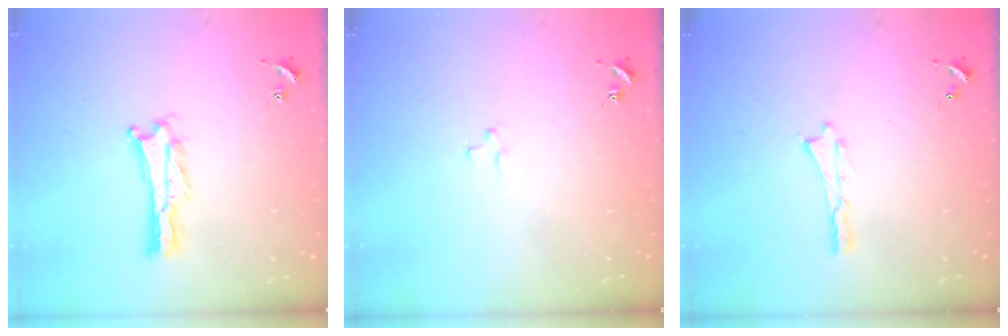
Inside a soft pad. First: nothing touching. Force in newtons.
{"total": 1.9, "press": 1.9, "slide": 0.2}
{"total": 0.0}